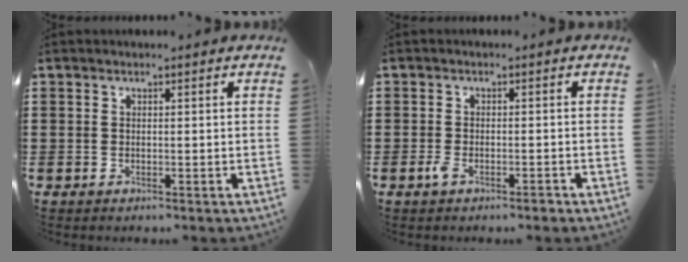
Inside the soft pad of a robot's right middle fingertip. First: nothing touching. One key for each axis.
{"total": 2.0, "fx": -1.3, "fy": 0.5, "fz": 1.4, "tx": -0.035, "ty": -0.003, "tz": -0.027}